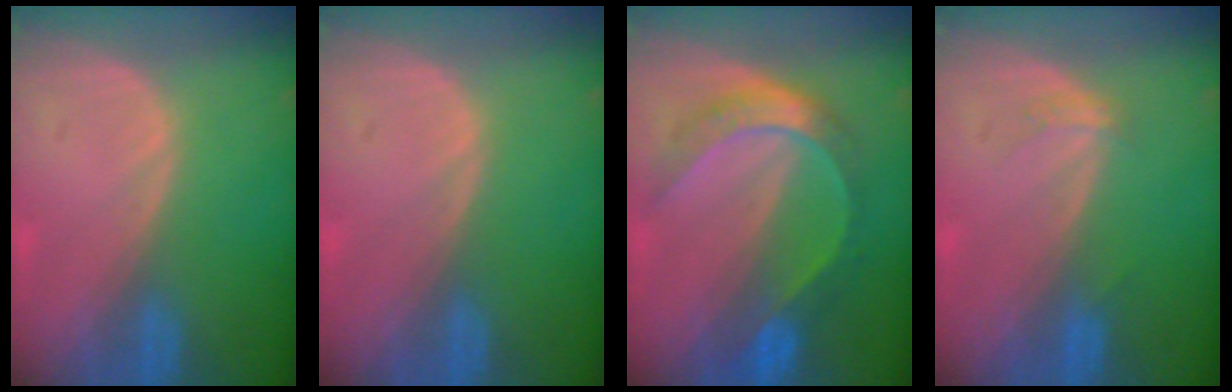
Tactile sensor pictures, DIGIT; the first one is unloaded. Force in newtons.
{"total": 0.0}
{"total": 7.4, "press": 7.3, "slide": 0.6}
{"total": 1.5, "press": 1.4, "slide": 0.3}